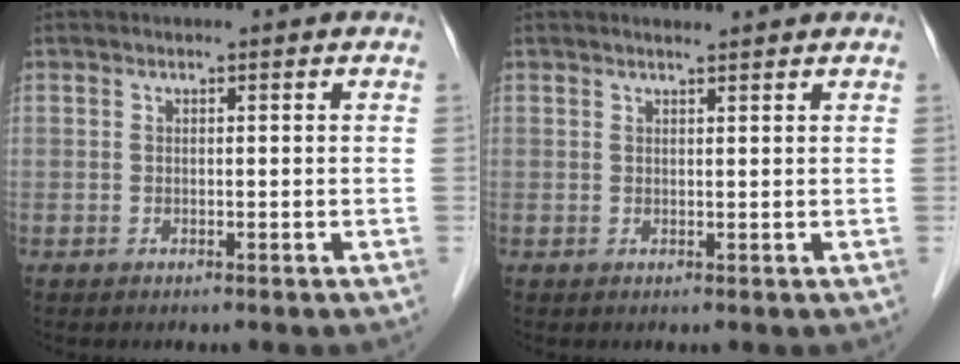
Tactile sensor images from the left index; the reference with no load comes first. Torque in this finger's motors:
{"motor_torque": [-0.01, -0.09, 0.01, 0.01]}